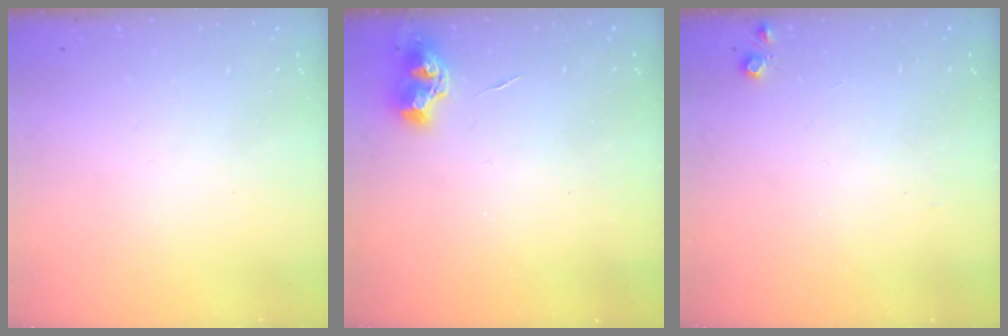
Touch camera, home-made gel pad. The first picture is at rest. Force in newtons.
{"total": 8.0, "press": 7.9, "slide": 0.7}
{"total": 5.3, "press": 5.2, "slide": 0.6}